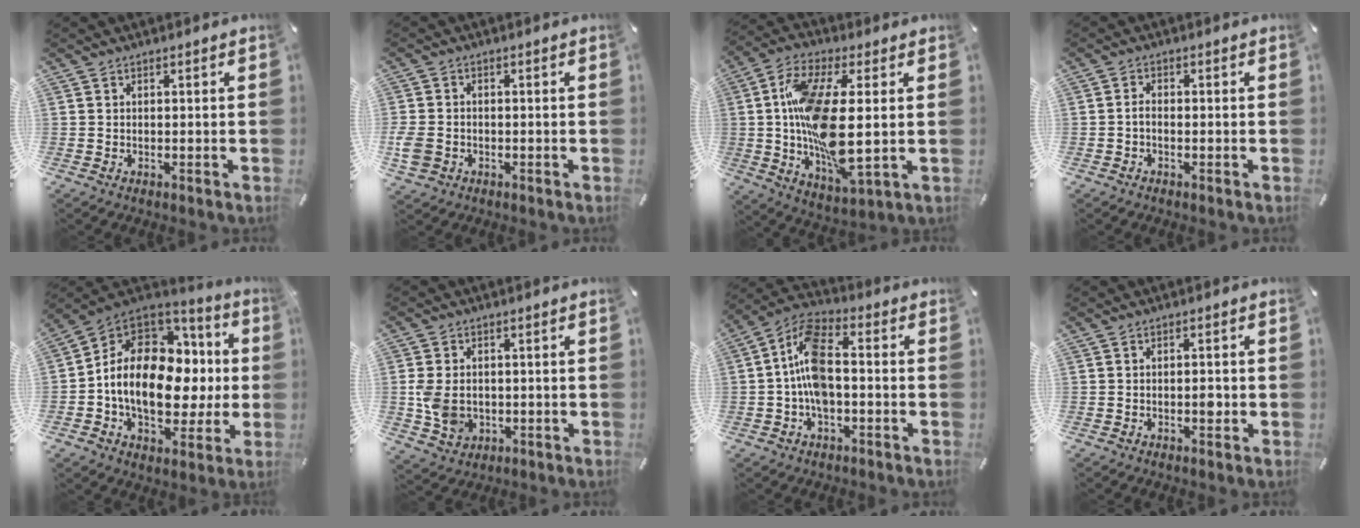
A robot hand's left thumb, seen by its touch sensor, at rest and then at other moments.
{"total": 4.4, "force": [-1.2, 3.6, 2.3], "torque": [-0.057, 0.001, -0.023]}
{"total": 18.3, "force": [0.7, 6.8, 17.0], "torque": [-0.344, -0.015, 0.012]}
{"total": 1.7, "force": [-0.7, 0.8, 1.3], "torque": [-0.025, 0.005, -0.014]}
{"total": 18.0, "force": [-1.7, 12.5, 12.9], "torque": [-0.246, 0.000, -0.027]}
{"total": 7.1, "force": [-0.6, 5.8, 4.1], "torque": [-0.084, 0.001, -0.012]}
{"total": 10.5, "force": [-2.1, 5.6, 8.6], "torque": [-0.181, 0.016, -0.039]}
{"total": 2.2, "force": [-0.6, 1.1, 1.8], "torque": [-0.031, 0.004, -0.011]}